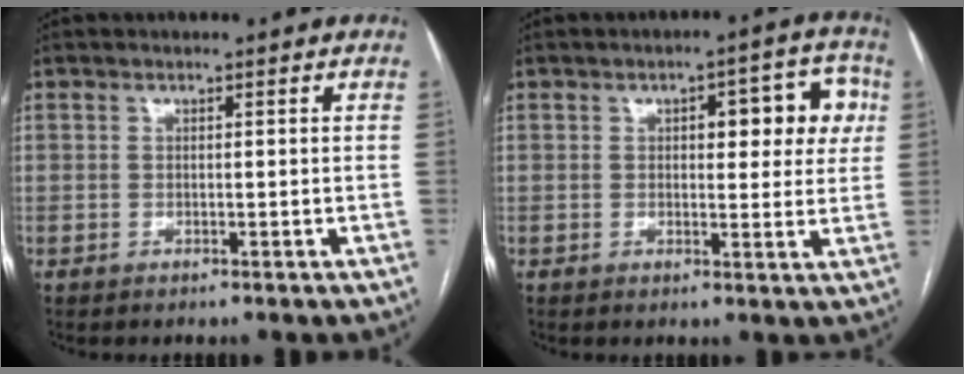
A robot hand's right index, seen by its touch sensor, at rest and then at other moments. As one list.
[{"total": 8.6, "force": [2.2, 3.3, 7.6], "torque": [-0.080, 0.024, 0.025]}]